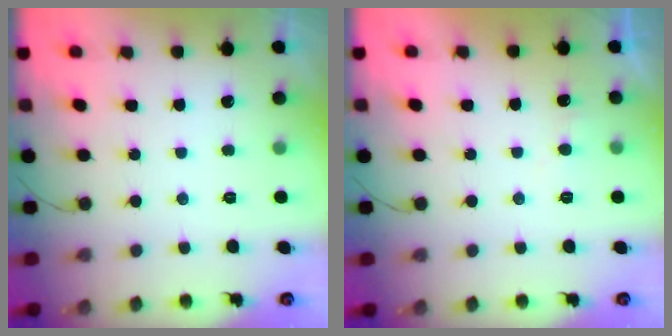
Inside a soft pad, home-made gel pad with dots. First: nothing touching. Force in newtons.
{"total": 3.7, "press": 3.7, "slide": 0.4}